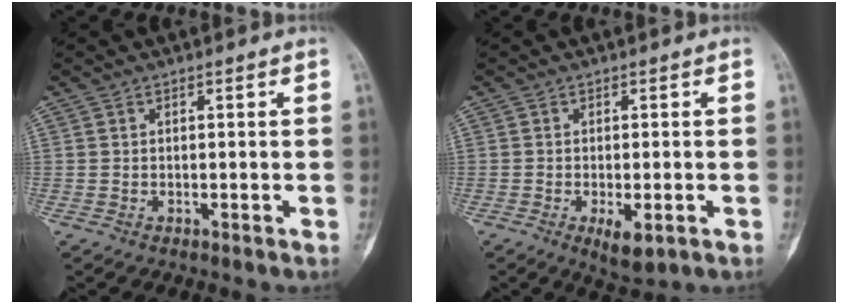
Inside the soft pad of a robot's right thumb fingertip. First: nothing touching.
{"total": 4.5, "force": [-1.7, 1.8, 3.8], "torque": [-0.055, -0.008, -0.019]}